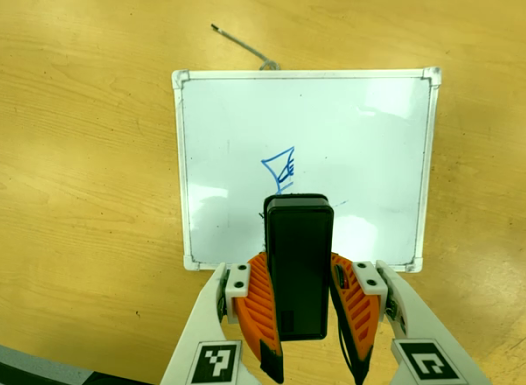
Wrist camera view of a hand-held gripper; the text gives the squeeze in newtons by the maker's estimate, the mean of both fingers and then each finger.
{"total": 7.3, "left": 6.8, "right": 7.9}